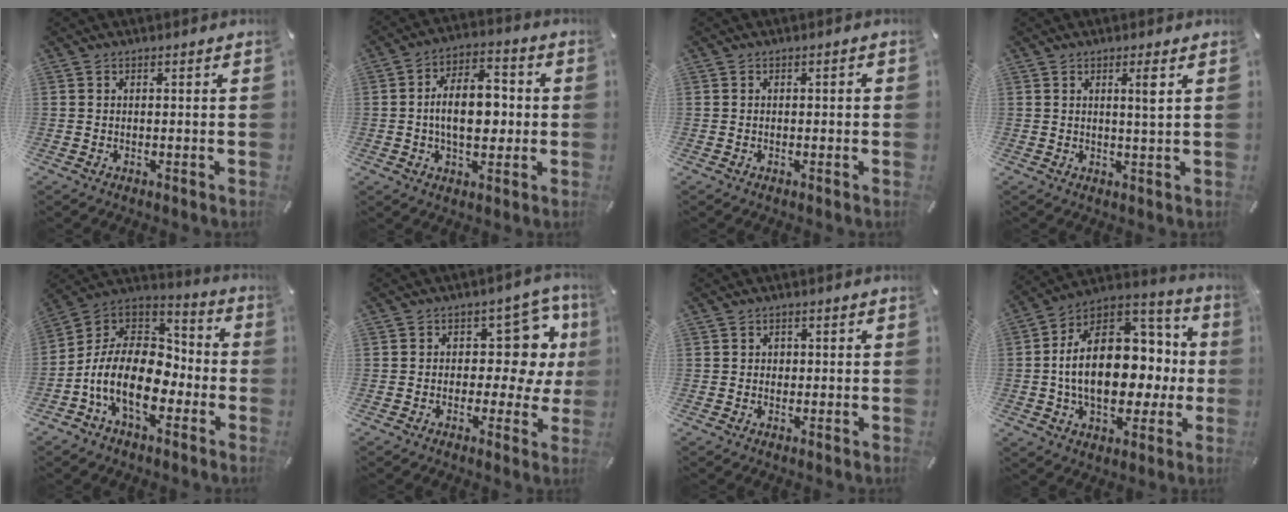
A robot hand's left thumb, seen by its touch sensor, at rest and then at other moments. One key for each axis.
{"total": 12.3, "fx": -0.7, "fy": 7.6, "fz": 9.6, "tx": -0.157, "ty": 0.008, "tz": -0.016}
{"total": 1.1, "fx": -0.5, "fy": 0.5, "fz": 0.9, "tx": -0.016, "ty": 0.003, "tz": -0.009}
{"total": 3.7, "fx": 1.3, "fy": 0.1, "fz": 3.5, "tx": -0.062, "ty": -0.004, "tz": 0.016}
{"total": 16.8, "fx": -5.8, "fy": 11.1, "fz": 11.2, "tx": -0.239, "ty": 0.004, "tz": -0.103}
{"total": 12.6, "fx": 2.7, "fy": 8.2, "fz": 9.1, "tx": -0.103, "ty": -0.030, "tz": 0.048}
{"total": 1.1, "fx": -0.1, "fy": 1.0, "fz": 0.2, "tx": 0.003, "ty": 0.002, "tz": -0.006}
{"total": 23.9, "fx": 0.3, "fy": 16.0, "fz": 17.7, "tx": -0.301, "ty": 0.000, "tz": 0.013}